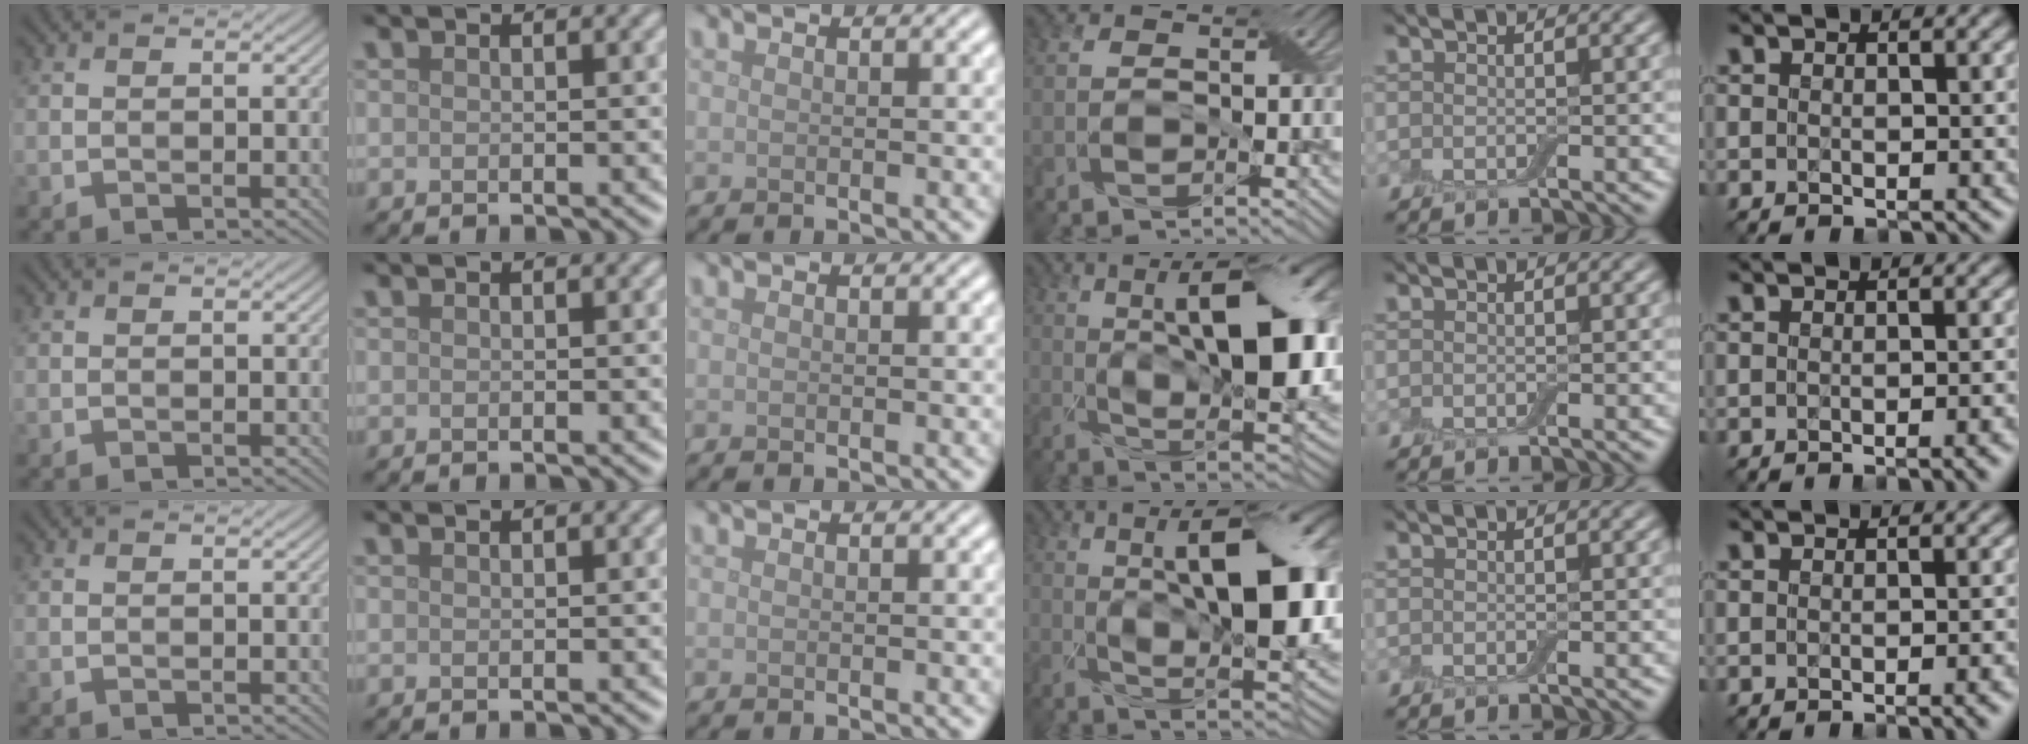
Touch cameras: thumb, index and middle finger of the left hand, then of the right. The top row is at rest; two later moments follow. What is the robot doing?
{"motion": "close", "object": "airpods case & airpods"}